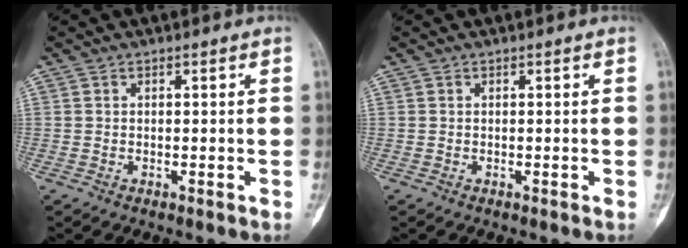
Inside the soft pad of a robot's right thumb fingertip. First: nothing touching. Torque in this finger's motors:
{"motor_torque": [-0.12, 0.25, 0.20, -0.29, 0.09]}